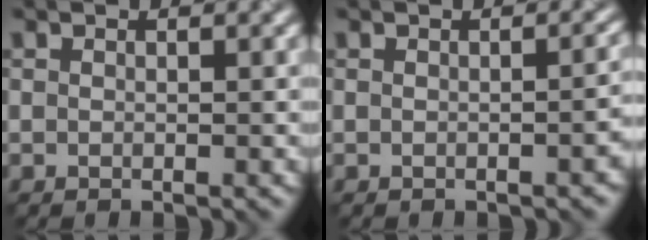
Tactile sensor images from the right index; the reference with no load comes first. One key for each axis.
{"total": 2.6, "fx": -0.6, "fy": 1.1, "fz": 2.3, "tx": -0.017, "ty": 0.001, "tz": -0.003}